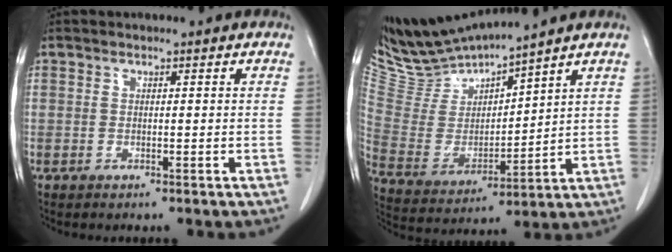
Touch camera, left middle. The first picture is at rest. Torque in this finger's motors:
{"motor_torque": [-0.12, -0.50, -0.12, 0.00]}